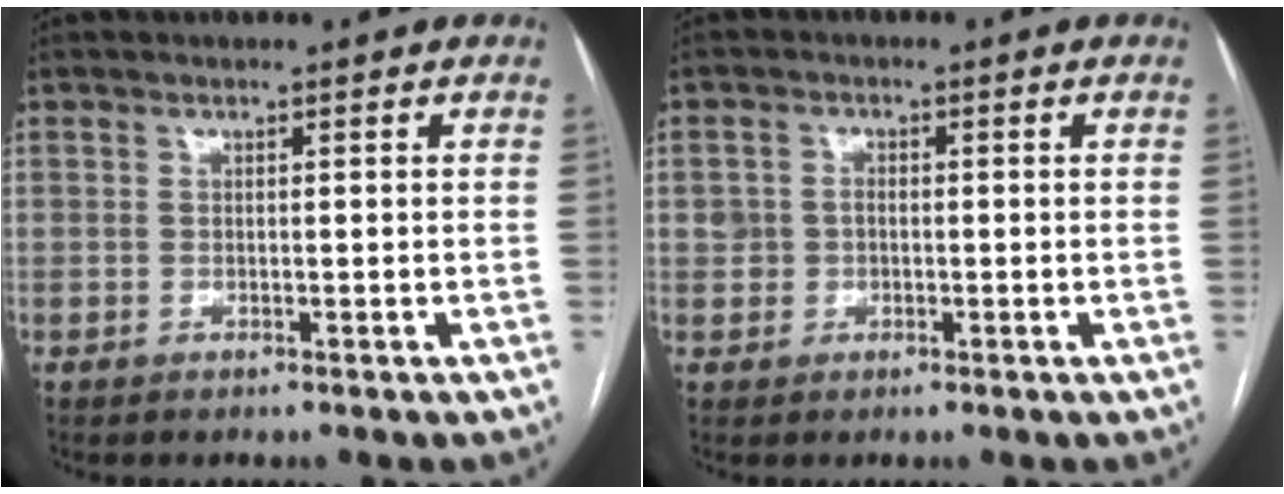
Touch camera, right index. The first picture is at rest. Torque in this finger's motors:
{"motor_torque": [-0.01, 0.00, 0.00, 0.00]}